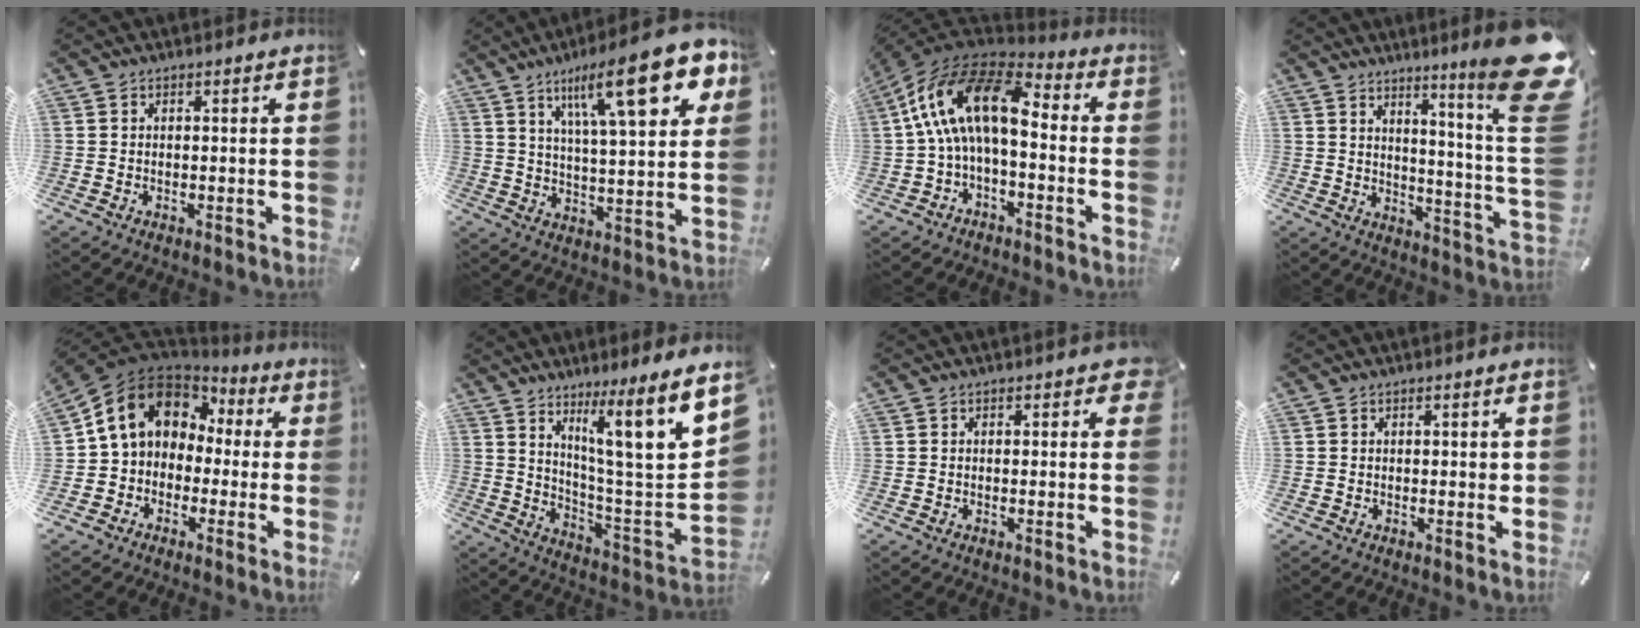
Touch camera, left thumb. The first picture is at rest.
{"total": 21.3, "force": [10.5, 6.5, 17.3], "torque": [-0.260, -0.041, 0.155]}
{"total": 17.2, "force": [1.4, 9.4, 14.4], "torque": [-0.295, 0.017, 0.021]}
{"total": 17.8, "force": [9.7, 1.3, 15.0], "torque": [-0.219, -0.089, 0.140]}
{"total": 12.1, "force": [2.9, 10.1, 5.9], "torque": [-0.147, 0.000, 0.053]}
{"total": 15.7, "force": [9.7, 1.1, 12.4], "torque": [-0.190, -0.094, 0.138]}
{"total": 1.7, "force": [0.5, 1.0, 1.3], "torque": [-0.003, -0.005, 0.002]}
{"total": 0.9, "force": [0.3, 0.5, 0.7], "torque": [-0.005, 0.000, 0.002]}